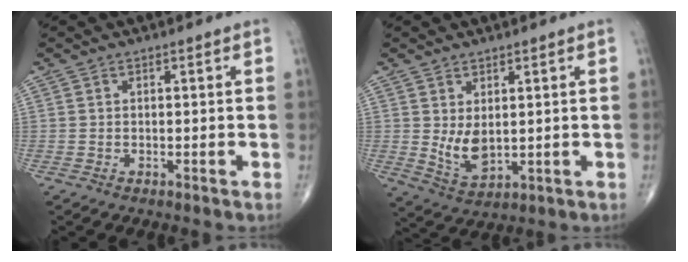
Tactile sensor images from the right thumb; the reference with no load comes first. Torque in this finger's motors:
{"motor_torque": [0.60, 0.62, 0.52, 0.24, 0.03]}